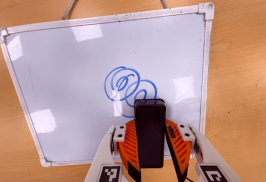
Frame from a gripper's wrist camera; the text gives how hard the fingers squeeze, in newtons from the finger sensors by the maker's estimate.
{"total": 6.5, "left": 5.8, "right": 7.2}